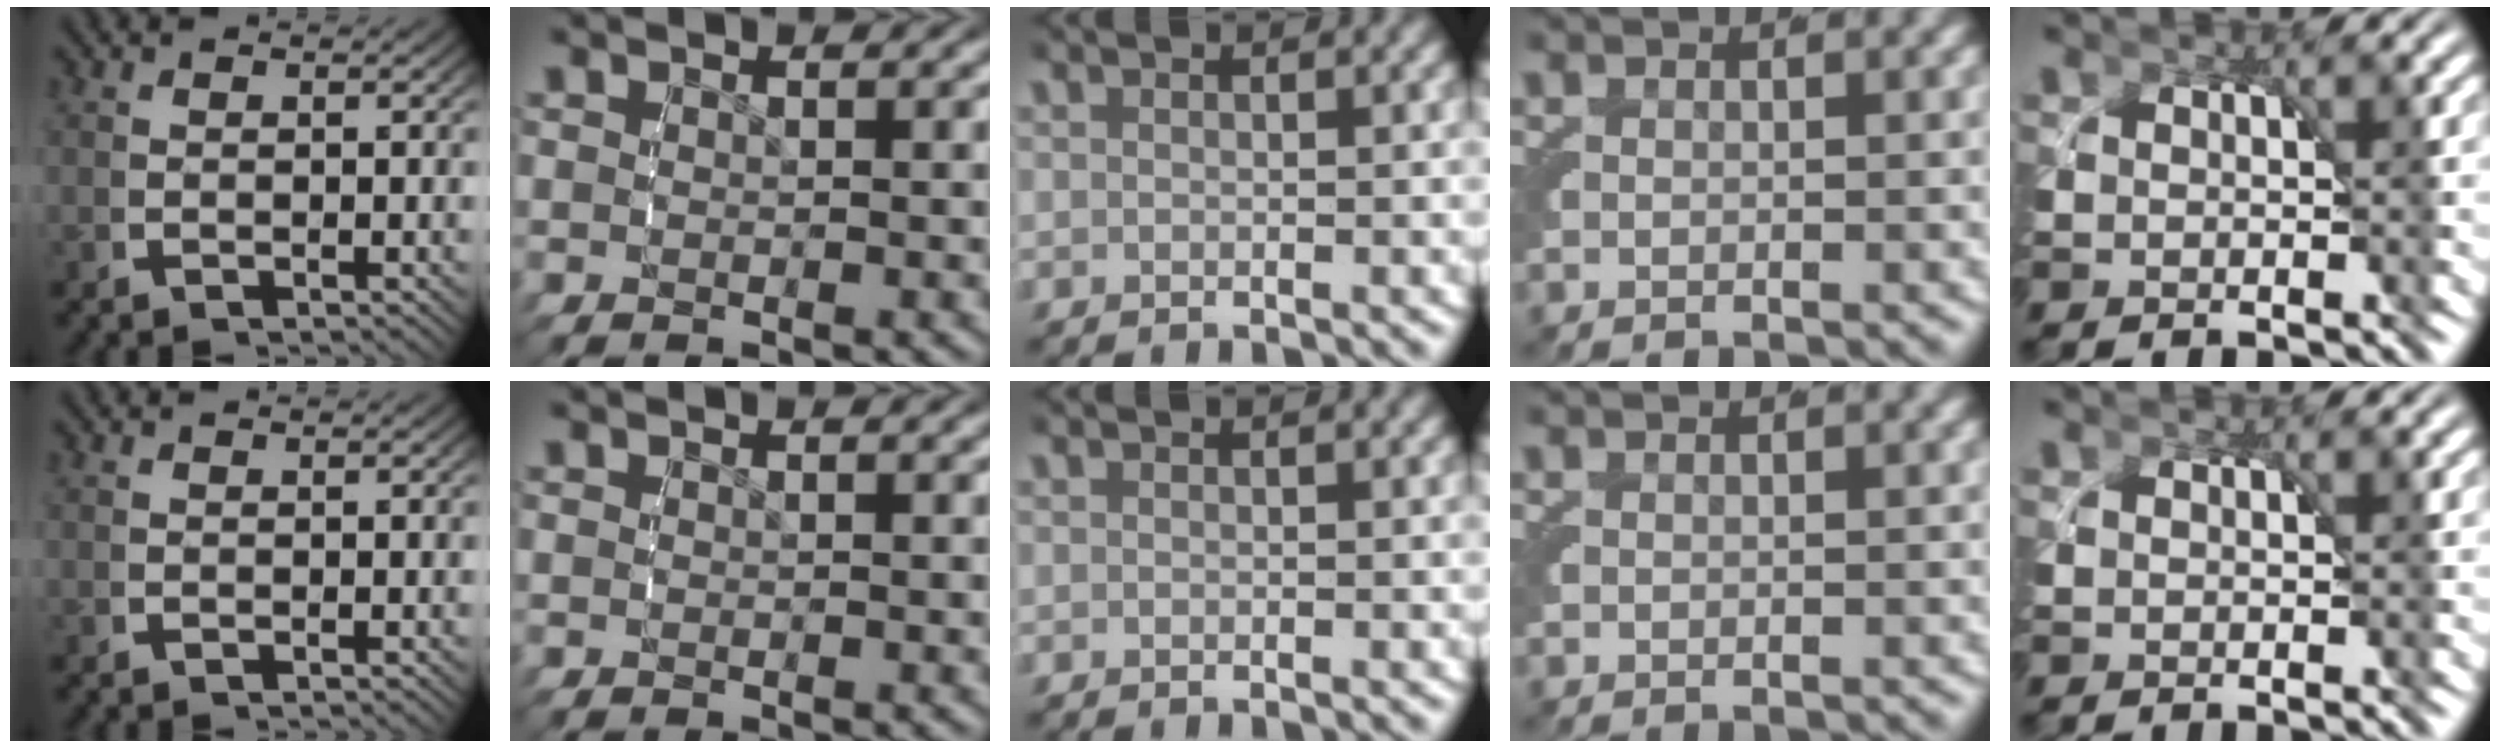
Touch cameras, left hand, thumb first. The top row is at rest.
{}